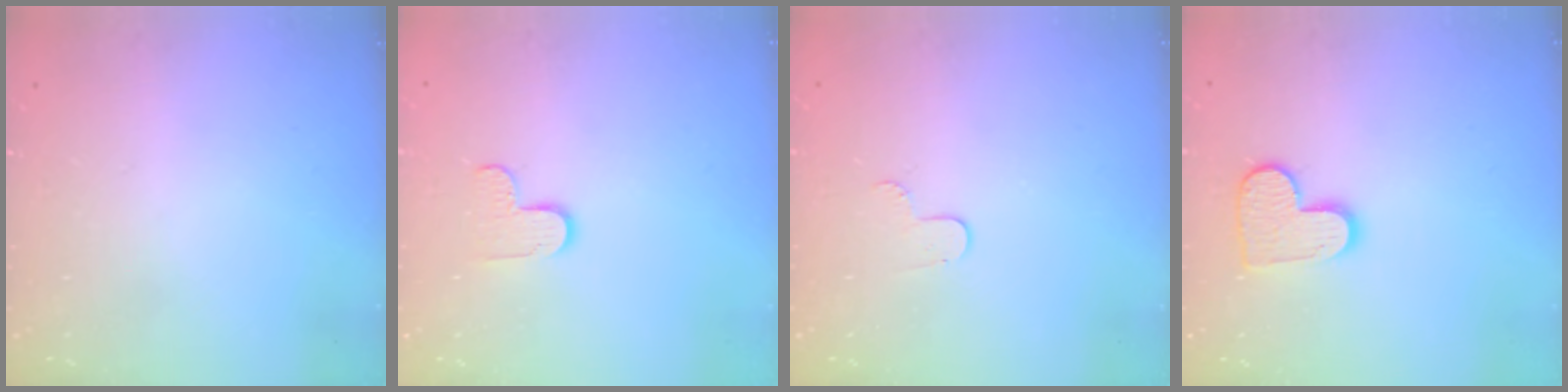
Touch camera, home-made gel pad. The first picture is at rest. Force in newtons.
{"total": 5.6, "press": 5.5, "slide": 0.4}
{"total": 3.5, "press": 3.5, "slide": 0.4}
{"total": 9.6, "press": 9.6, "slide": 0.6}